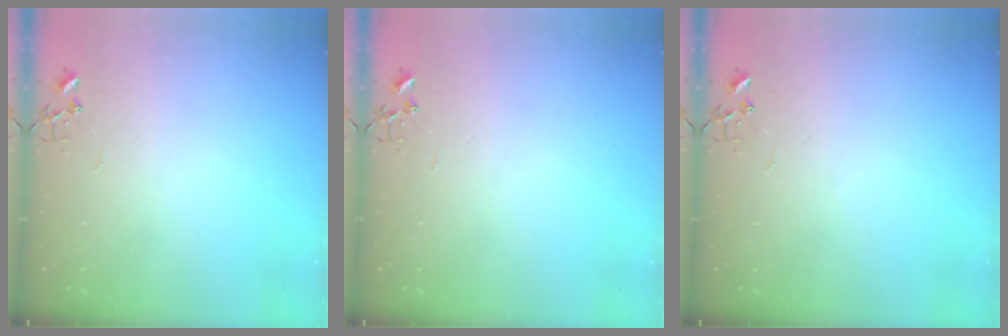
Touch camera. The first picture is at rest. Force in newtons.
{"total": 0.0}
{"total": 0.0}